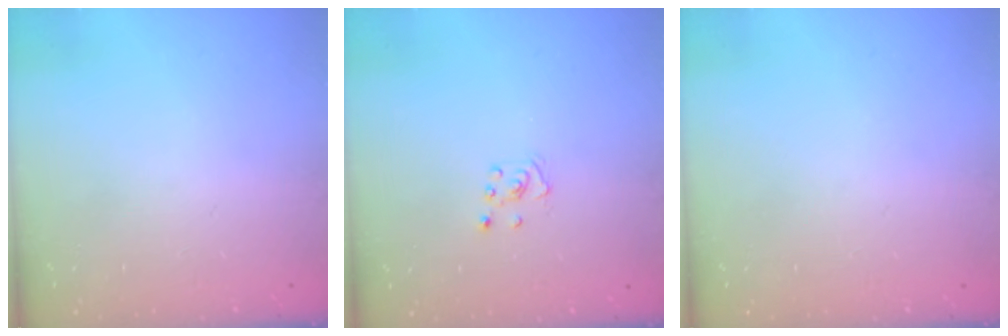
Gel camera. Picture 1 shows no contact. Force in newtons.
{"total": 2.8, "press": 2.8, "slide": 0.3}
{"total": 0.0}